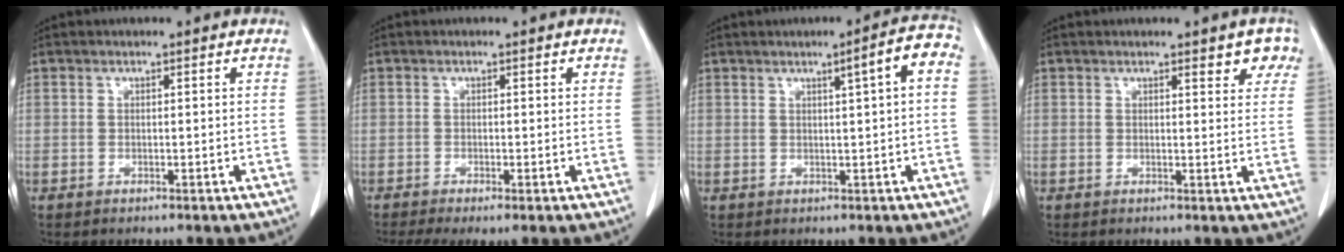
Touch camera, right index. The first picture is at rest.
{"total": 4.1, "force": [-2.4, 1.1, 3.1], "torque": [-0.056, -0.013, -0.043]}
{"total": 5.3, "force": [1.3, 0.1, 5.1], "torque": [-0.065, 0.012, 0.013]}
{"total": 3.8, "force": [2.5, 1.3, 2.4], "torque": [-0.016, -0.001, 0.023]}